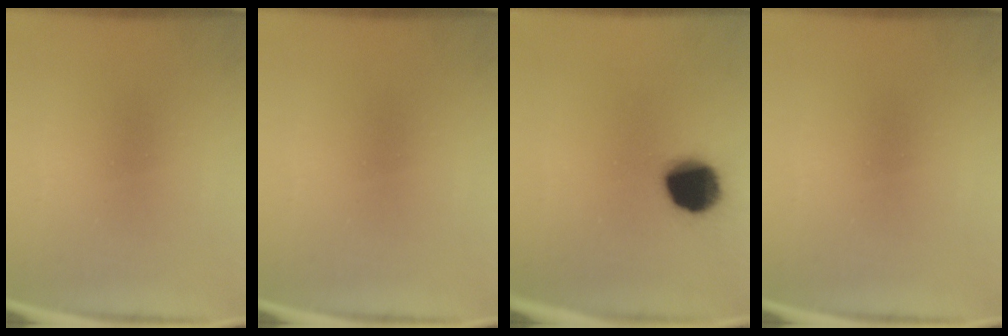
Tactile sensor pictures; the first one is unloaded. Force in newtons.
{"total": 0.0}
{"total": 13.6}
{"total": 0.0}